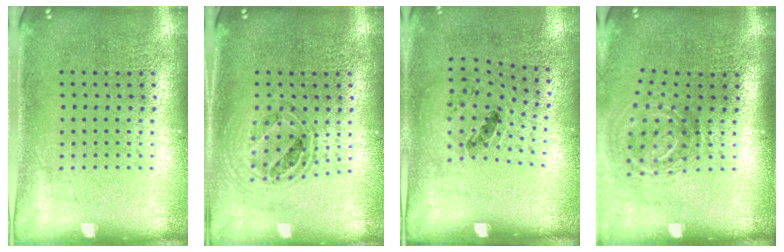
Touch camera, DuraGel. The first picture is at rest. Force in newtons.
{"total": 0.8, "press": 0.7, "slide": 0.3}
{"total": 1.1, "press": 0.7, "slide": 0.9}
{"total": 2.0, "press": 1.2, "slide": 1.6}